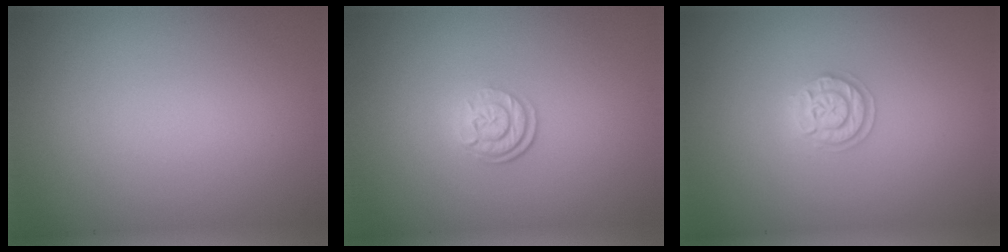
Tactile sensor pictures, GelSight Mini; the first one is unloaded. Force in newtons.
{"total": 2.6, "press": 1.9, "slide": 1.8}
{"total": 2.0, "press": 1.9, "slide": 0.3}